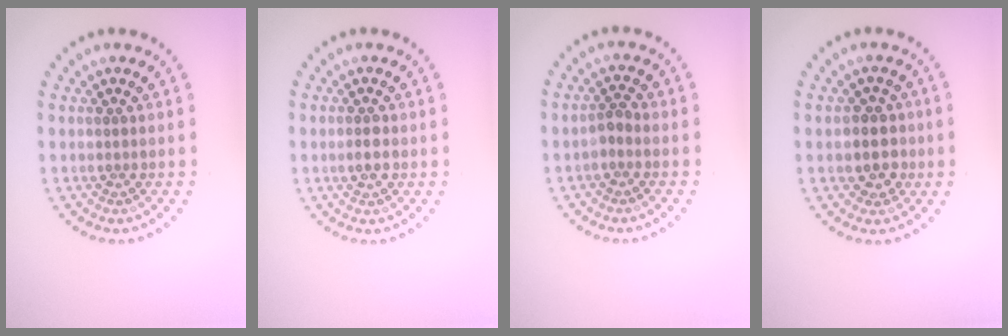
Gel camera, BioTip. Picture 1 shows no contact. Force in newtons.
{"total": 1.3, "press": 1.3, "slide": 0.2}
{"total": 1.2, "press": 1.0, "slide": 0.6}
{"total": 2.8, "press": 2.6, "slide": 1.1}